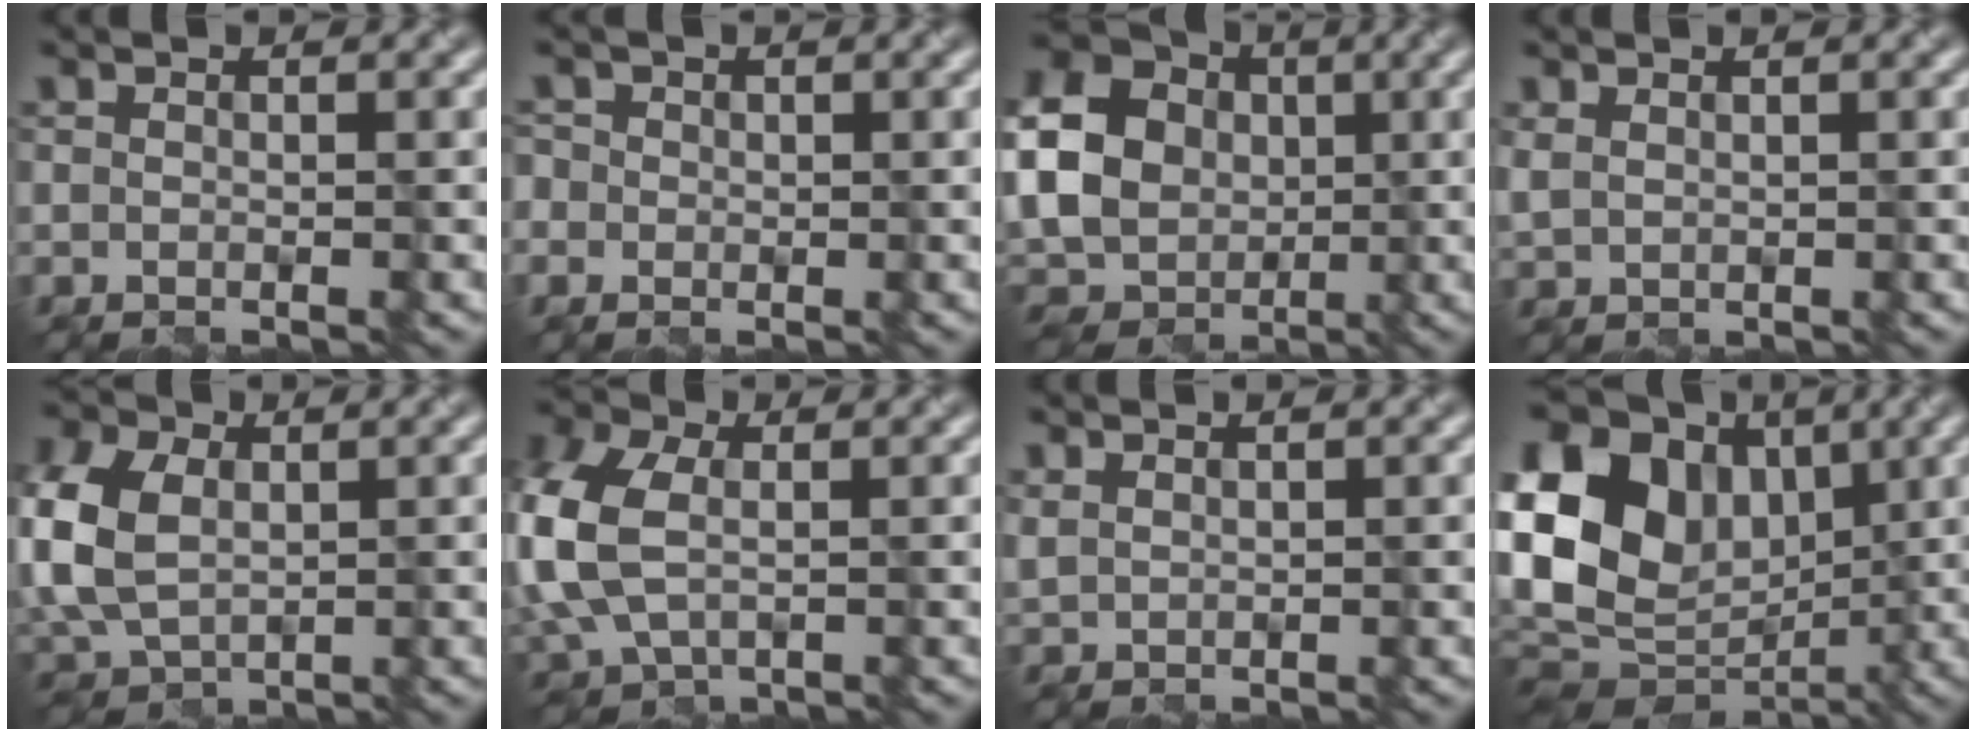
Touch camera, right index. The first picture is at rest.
{"total": 1.0, "force": [-0.3, 0.8, -0.4], "torque": [-0.003, 0.003, -0.002]}
{"total": 10.0, "force": [0.9, 8.8, 4.6], "torque": [-0.144, 0.011, 0.008]}
{"total": 0.8, "force": [0.7, -0.1, -0.3], "torque": [-0.014, 0.004, 0.026]}
{"total": 6.9, "force": [0.8, 5.2, 4.5], "torque": [-0.161, 0.012, 0.017]}
{"total": 8.1, "force": [0.1, 5.6, 5.8], "torque": [-0.194, 0.003, 0.006]}
{"total": 1.0, "force": [0.7, -0.4, -0.6], "torque": [-0.009, 0.004, 0.026]}
{"total": 17.1, "force": [3.1, 13.4, 10.2], "torque": [-0.230, 0.035, 0.056]}